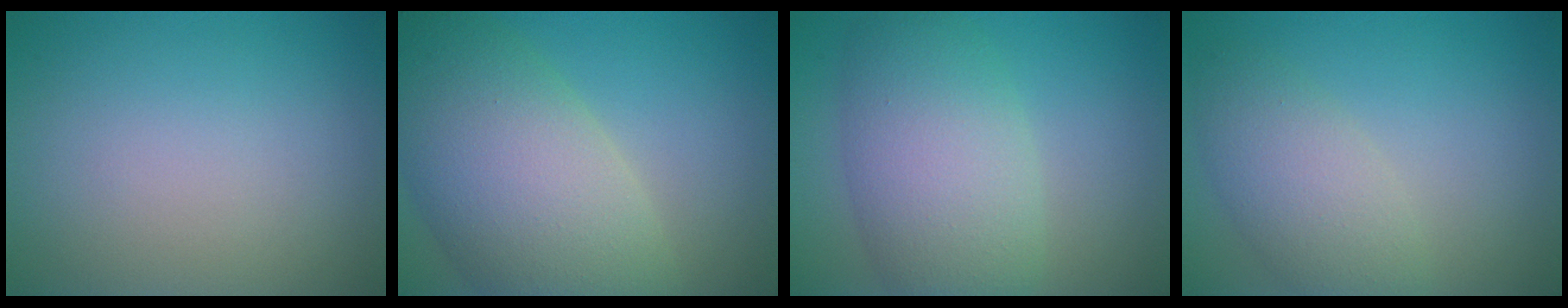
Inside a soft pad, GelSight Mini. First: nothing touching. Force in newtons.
{"total": 11.4, "press": 11.3, "slide": 0.6}
{"total": 7.7, "press": 7.7, "slide": 0.2}
{"total": 4.1, "press": 4.1, "slide": 0.3}